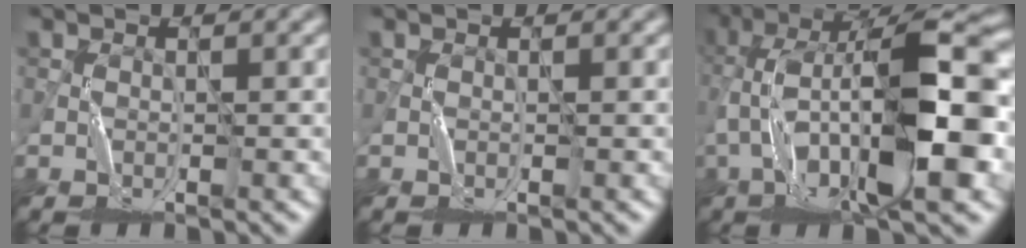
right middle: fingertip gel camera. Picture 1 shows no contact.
{"total": 0.0}
{"total": 13.1, "force": [-1.7, 4.3, 12.2], "torque": [-0.221, 0.025, -0.029]}